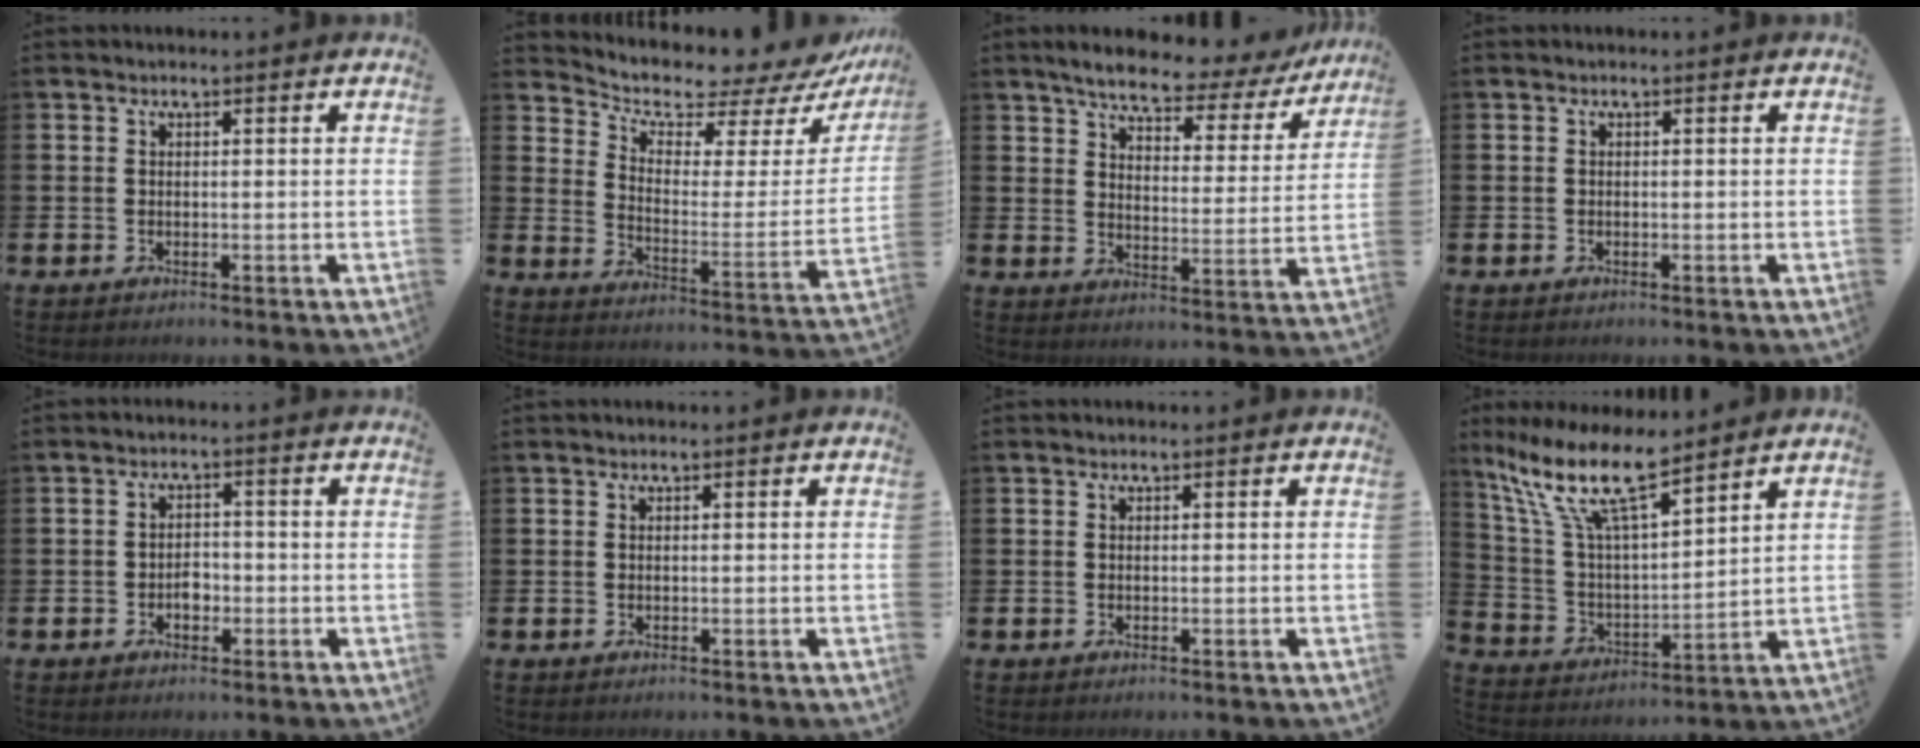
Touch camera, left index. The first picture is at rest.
{"total": 7.0, "force": [6.7, 1.8, 0.9], "torque": [-0.045, -0.066, 0.107]}
{"total": 6.6, "force": [5.8, 1.6, 2.6], "torque": [-0.071, -0.038, 0.094]}
{"total": 0.0}
{"total": 2.1, "force": [-0.8, 1.6, 1.2], "torque": [-0.020, 0.004, -0.019]}
{"total": 0.0}
{"total": 0.0}
{"total": 12.1, "force": [9.3, 2.8, 7.1], "torque": [-0.173, -0.041, 0.163]}